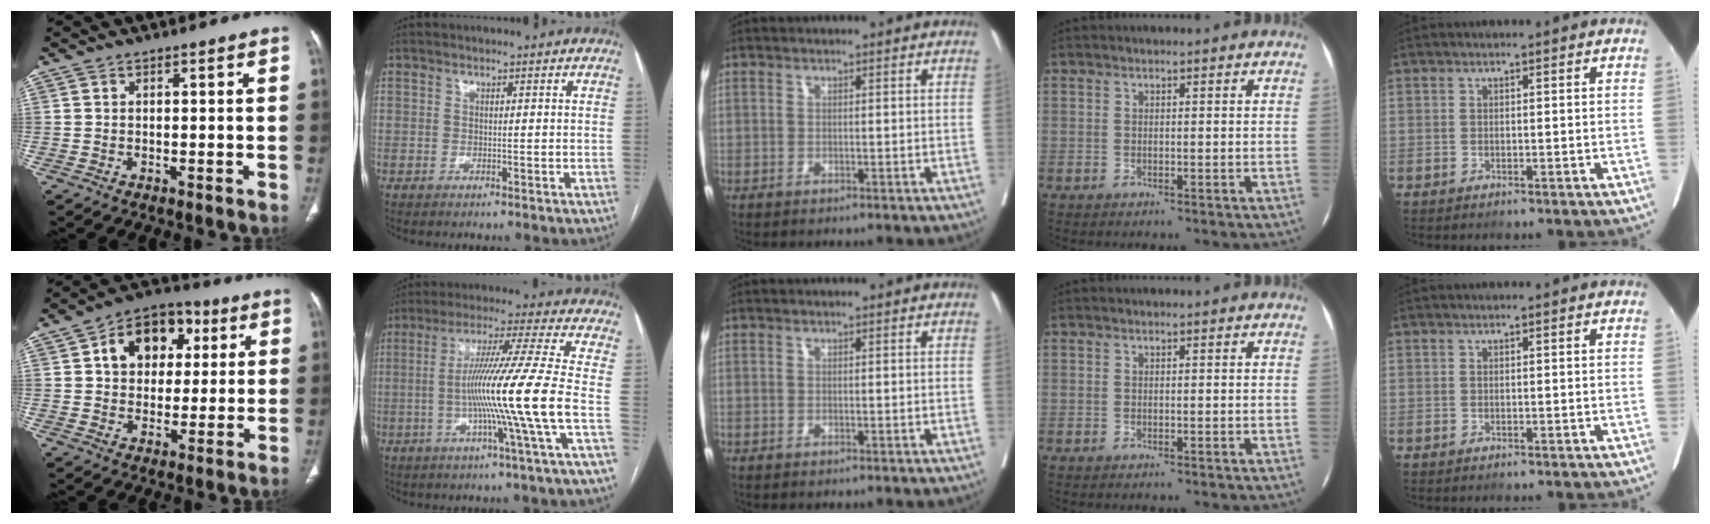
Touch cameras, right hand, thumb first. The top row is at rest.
{"thumb": {"total": 13.2, "force": [3.9, 9.8, 8.0], "torque": [-0.080, 0.008, 0.054]}, "index": {"total": 14.2, "force": [-3.1, -3.1, 13.5], "torque": [-0.238, -0.011, -0.061]}}